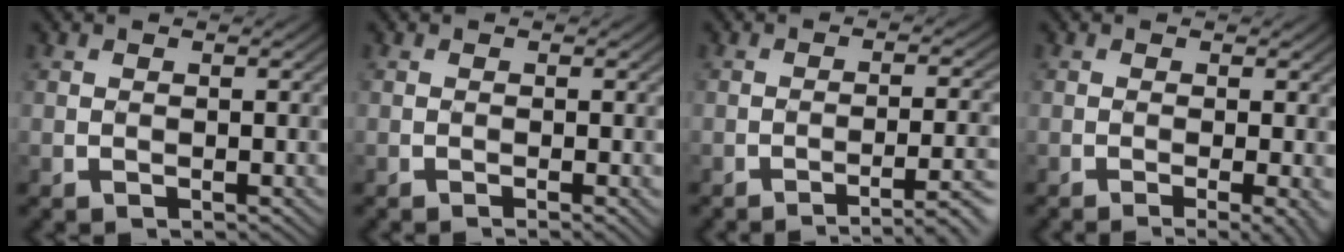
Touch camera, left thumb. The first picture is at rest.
{"total": 1.0, "force": [-0.4, 0.2, 0.9], "torque": [-0.008, 0.001, -0.009]}
{"total": 6.3, "force": [-3.5, 1.3, 5.1], "torque": [-0.076, 0.007, -0.049]}
{"total": 3.6, "force": [-1.5, 0.6, 3.1], "torque": [-0.037, 0.004, -0.026]}